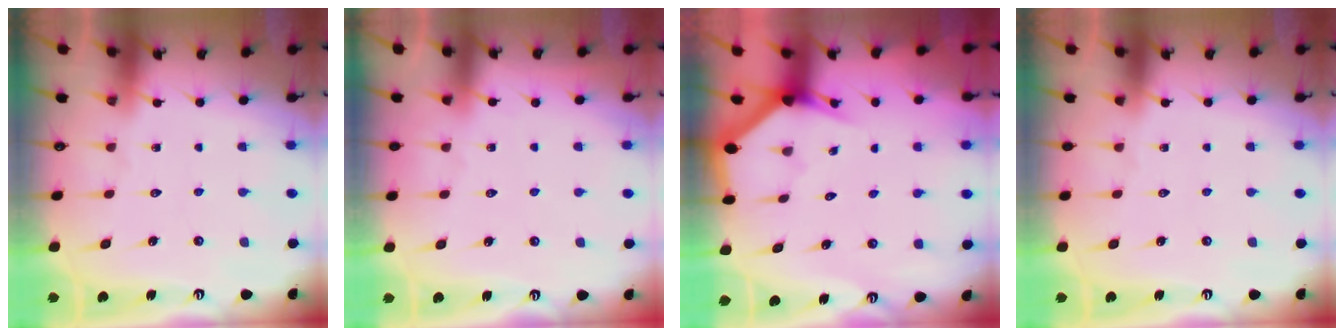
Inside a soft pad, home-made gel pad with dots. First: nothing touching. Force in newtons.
{"total": 2.2, "press": 2.2, "slide": 0.3}
{"total": 2.8, "press": 2.8, "slide": 0.1}
{"total": 0.0}